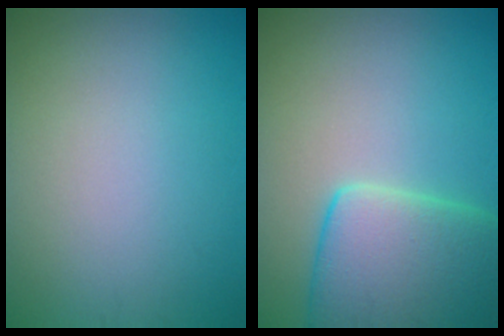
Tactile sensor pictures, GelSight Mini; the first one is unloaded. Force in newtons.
{"total": 7.7, "press": 7.7, "slide": 0.9}